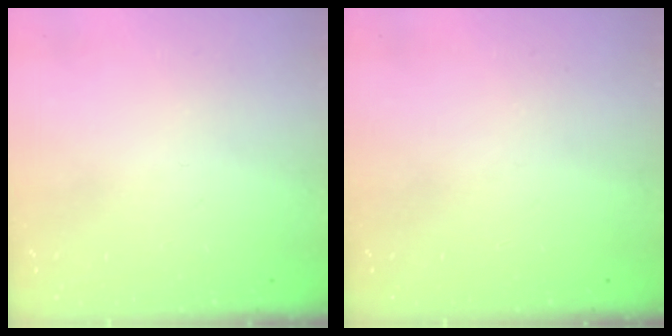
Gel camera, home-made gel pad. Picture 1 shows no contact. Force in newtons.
{"total": 0.0}